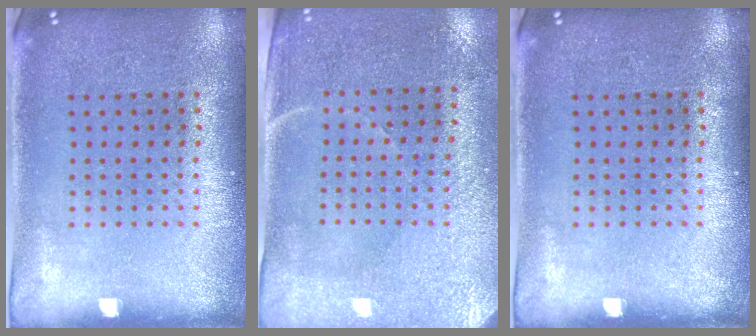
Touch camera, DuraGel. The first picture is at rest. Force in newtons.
{"total": 3.0, "press": 2.7, "slide": 1.3}
{"total": 0.0}